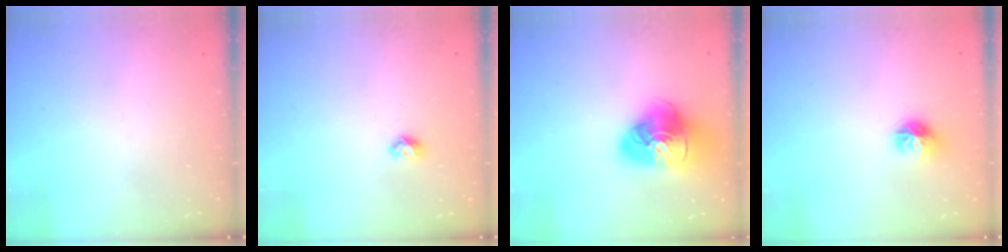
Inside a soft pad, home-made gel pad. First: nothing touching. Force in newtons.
{"total": 3.9, "press": 3.8, "slide": 0.5}
{"total": 17.2, "press": 17.1, "slide": 2.0}
{"total": 8.8, "press": 8.8, "slide": 0.4}